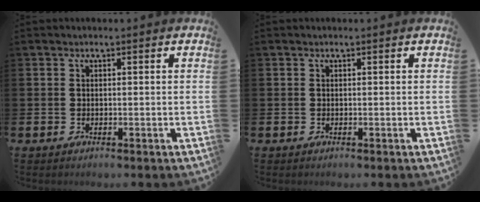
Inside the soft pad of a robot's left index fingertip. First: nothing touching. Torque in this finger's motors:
{"motor_torque": [0.00, 0.00, 0.00, 0.00]}